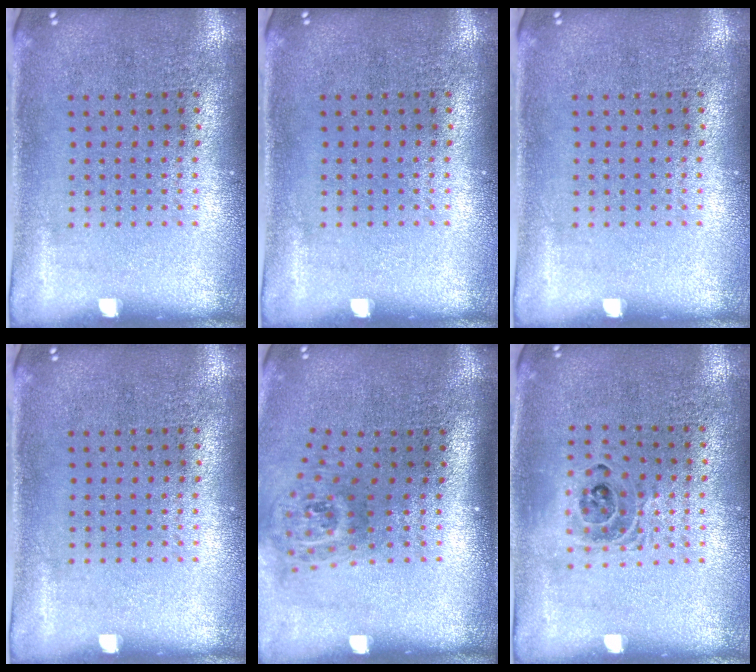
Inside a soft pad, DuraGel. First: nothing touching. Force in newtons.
{"total": 0.0}
{"total": 0.0}
{"total": 0.0}
{"total": 1.9, "press": 1.2, "slide": 1.4}
{"total": 1.3, "press": 1.2, "slide": 0.5}